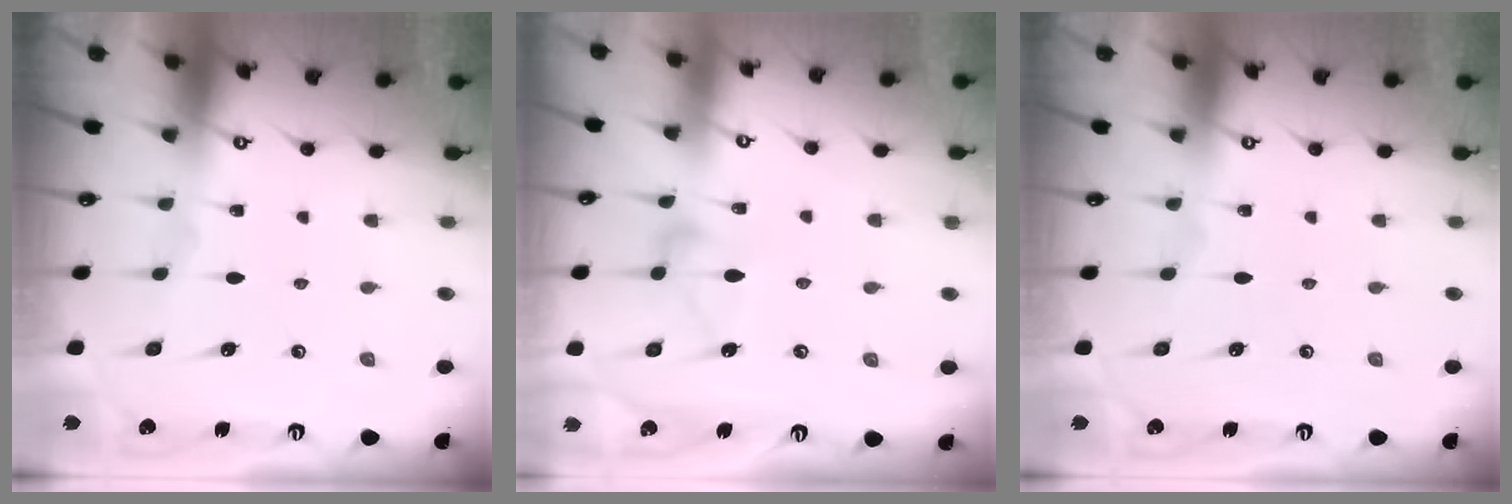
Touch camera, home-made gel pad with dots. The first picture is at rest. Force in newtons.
{"total": 10.1, "press": 10.1, "slide": 0.5}
{"total": 0.0}